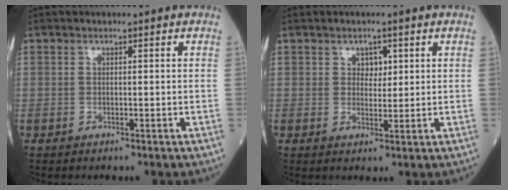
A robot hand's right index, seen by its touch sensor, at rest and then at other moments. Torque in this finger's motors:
{"motor_torque": [0.02, -0.01, -0.06, 0.00]}